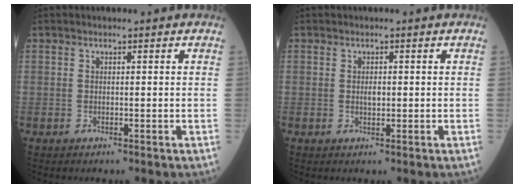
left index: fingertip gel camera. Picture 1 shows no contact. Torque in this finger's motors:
{"motor_torque": [0.39, -0.19, 0.00, 0.01]}